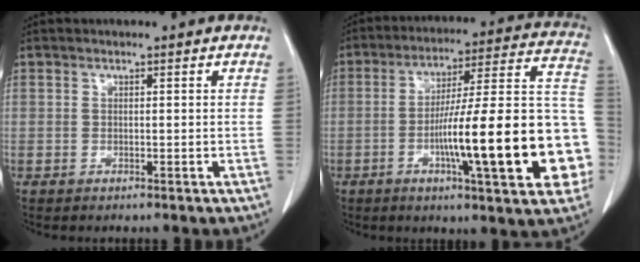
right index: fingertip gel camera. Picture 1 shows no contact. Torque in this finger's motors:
{"motor_torque": [1.39, -0.75, 0.54, 0.21]}